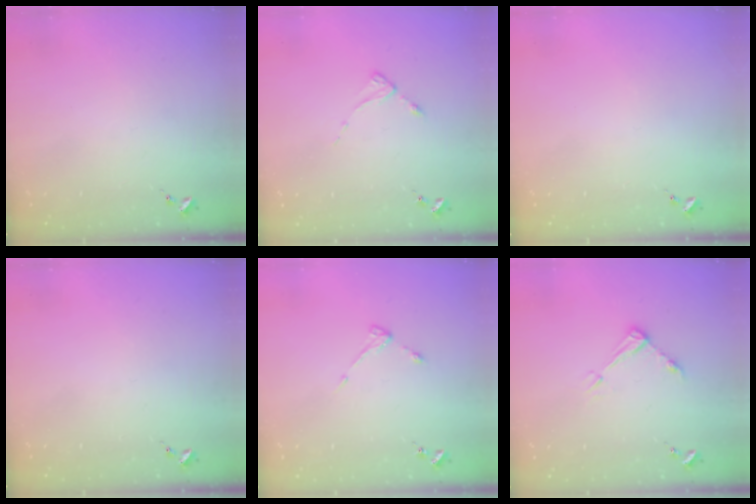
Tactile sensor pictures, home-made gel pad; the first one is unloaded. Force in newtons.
{"total": 2.6, "press": 2.6, "slide": 0.3}
{"total": 0.0}
{"total": 0.0}
{"total": 3.2, "press": 3.1, "slide": 0.5}
{"total": 6.5, "press": 6.4, "slide": 0.5}